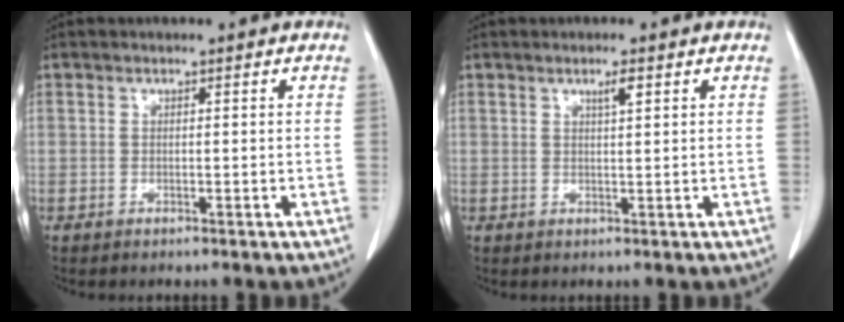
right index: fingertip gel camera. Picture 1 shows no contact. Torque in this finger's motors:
{"motor_torque": [0.25, 0.00, 0.03, 0.02]}